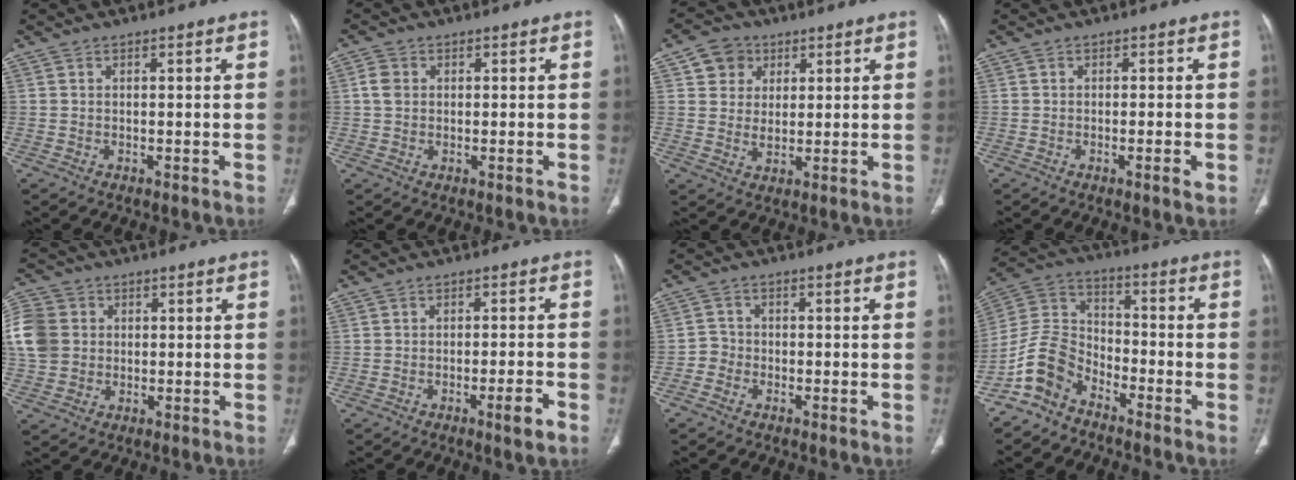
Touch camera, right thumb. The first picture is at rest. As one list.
[{"total": 2.7, "force": [0.4, 2.1, 1.6], "torque": [-0.029, 0.004, 0.003]}, {"total": 6.8, "force": [2.9, 5.7, 2.1], "torque": [-0.009, -0.009, 0.050]}, {"total": 2.2, "force": [-0.8, 0.2, 2.0], "torque": [-0.033, -0.004, -0.013]}, {"total": 13.8, "force": [1.4, 12.0, 6.7], "torque": [-0.169, 0.025, 0.029]}, {"total": 3.8, "force": [-2.0, 0.3, 3.2], "torque": [-0.049, 0.005, -0.033]}, {"total": 2.3, "force": [-1.3, 2.0, 0.1], "torque": [0.010, 0.011, -0.034]}, {"total": 9.5, "force": [-6.7, 5.7, 3.6], "torque": [-0.067, 0.062, -0.146]}]